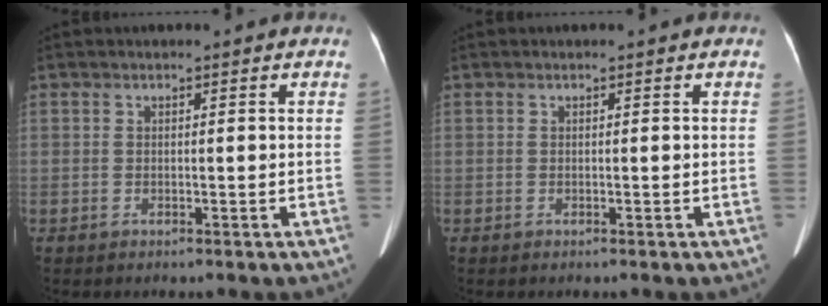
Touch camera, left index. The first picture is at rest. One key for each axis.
{"total": 0.0}